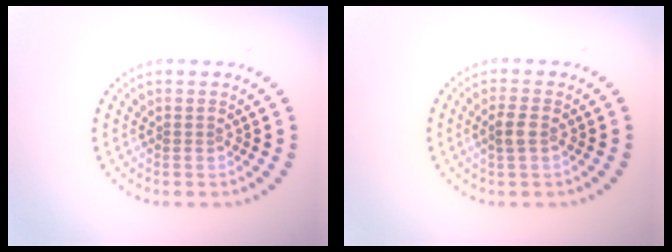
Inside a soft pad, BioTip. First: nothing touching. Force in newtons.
{"total": 1.6, "press": 1.5, "slide": 0.4}